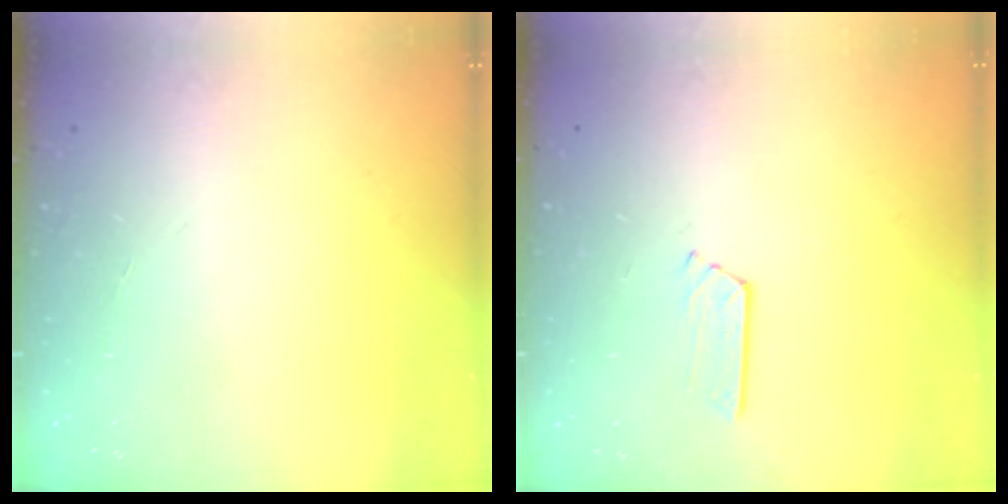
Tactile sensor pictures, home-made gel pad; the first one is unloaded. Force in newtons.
{"total": 2.4, "press": 2.4, "slide": 0.1}